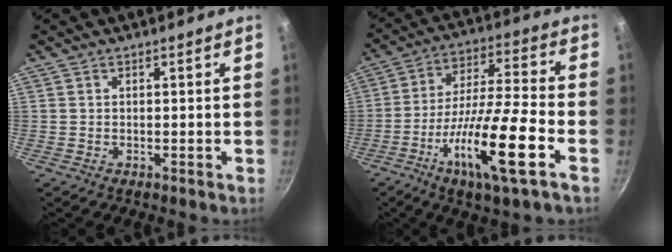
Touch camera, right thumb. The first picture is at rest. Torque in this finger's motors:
{"motor_torque": [0.73, 0.00, 2.11, -0.68, 0.21]}